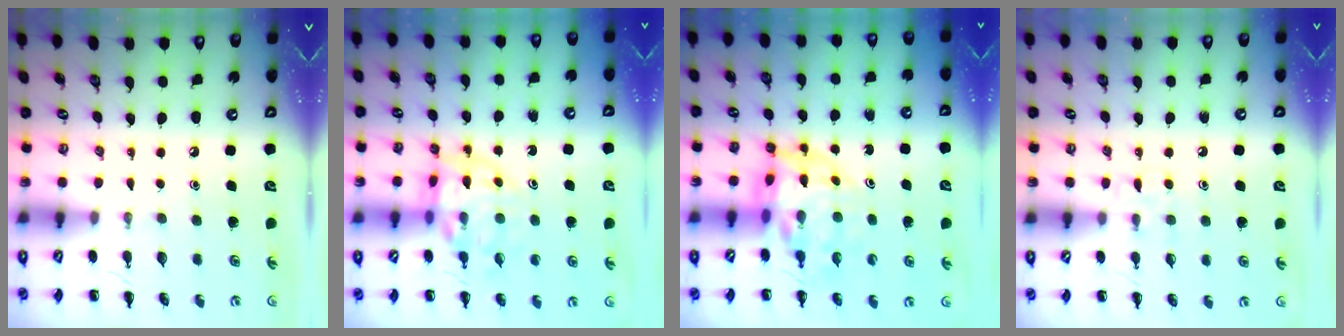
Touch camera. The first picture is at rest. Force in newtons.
{"total": 12.5, "press": 12.1, "slide": 3.0}
{"total": 11.4, "press": 10.8, "slide": 3.5}
{"total": 5.8, "press": 5.6, "slide": 1.7}